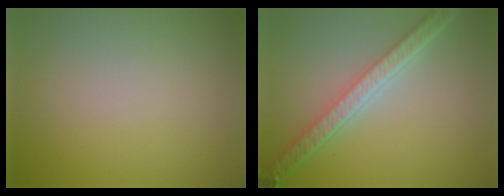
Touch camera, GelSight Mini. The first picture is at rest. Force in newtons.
{"total": 5.5, "press": 4.0, "slide": 3.8}